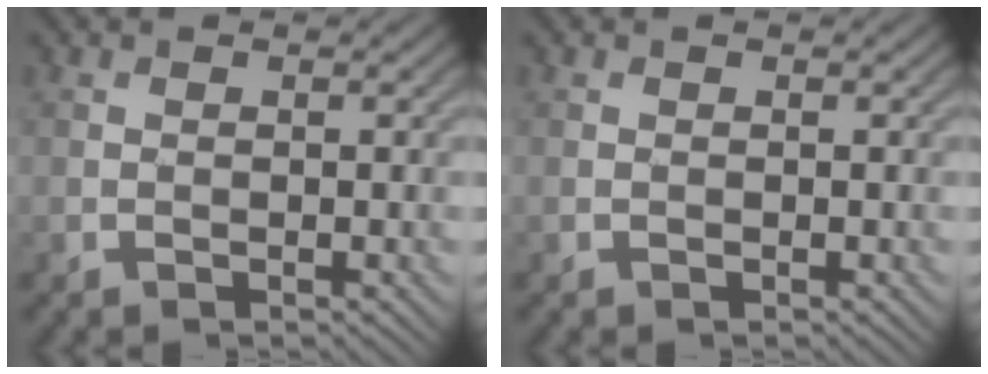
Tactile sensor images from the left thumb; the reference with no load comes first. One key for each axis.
{"total": 0.0}